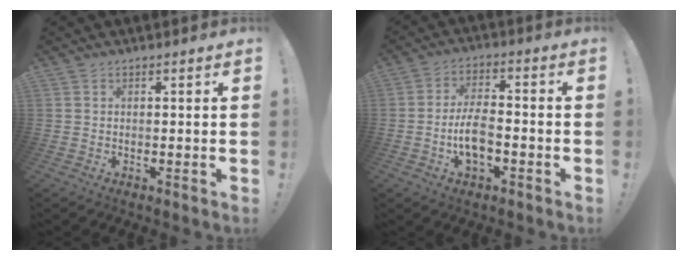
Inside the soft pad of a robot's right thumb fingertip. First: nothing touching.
{"total": 9.1, "force": [-2.8, 4.6, 7.3], "torque": [-0.140, 0.006, -0.048]}